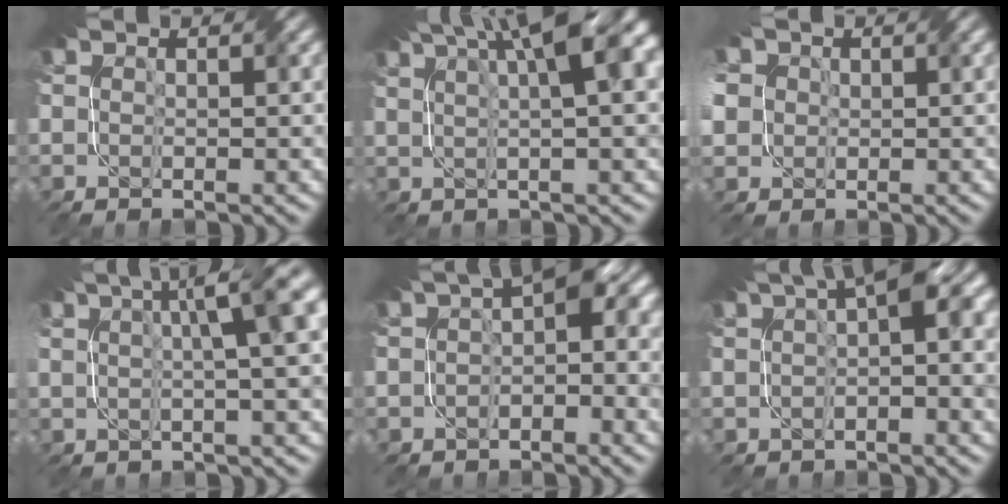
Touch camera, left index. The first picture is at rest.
{"total": 8.4, "force": [4.2, 2.3, 6.9], "torque": [-0.086, 0.033, 0.060]}
{"total": 5.9, "force": [1.3, 5.3, 2.2], "torque": [-0.064, 0.030, -0.009]}
{"total": 7.9, "force": [2.8, 2.5, 6.9], "torque": [-0.050, 0.038, 0.033]}
{"total": 4.0, "force": [0.4, 2.1, 3.4], "torque": [-0.039, 0.016, -0.007]}
{"total": 4.4, "force": [1.8, 1.0, 3.9], "torque": [-0.047, 0.020, 0.020]}